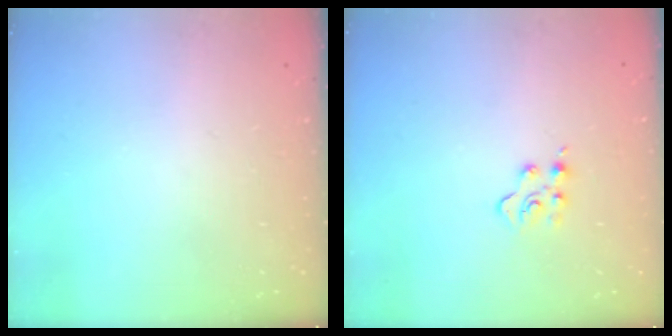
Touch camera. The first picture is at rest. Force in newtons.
{"total": 4.0, "press": 4.0, "slide": 0.4}